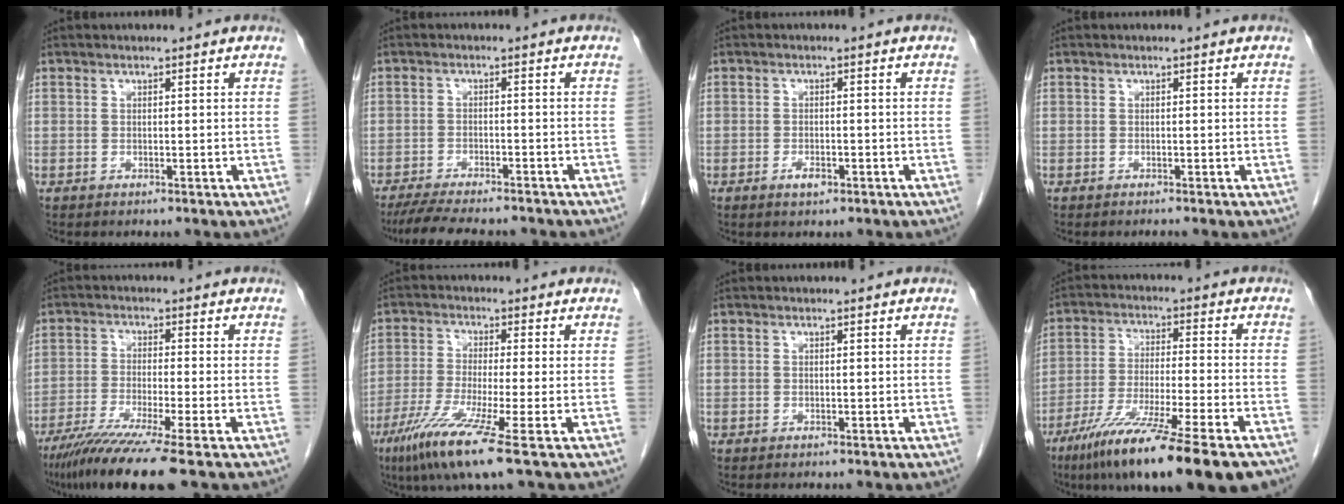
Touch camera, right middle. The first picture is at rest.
{"total": 11.2, "force": [-9.9, 1.9, 4.9], "torque": [-0.079, -0.012, -0.144]}
{"total": 2.0, "force": [-1.1, 0.7, 1.5], "torque": [-0.029, -0.001, -0.015]}
{"total": 0.0}
{"total": 10.4, "force": [-7.5, -1.4, 7.1], "torque": [-0.120, -0.037, -0.123]}
{"total": 10.2, "force": [-5.5, -0.8, 8.5], "torque": [-0.171, -0.038, -0.102]}
{"total": 0.0}
{"total": 18.4, "force": [-12.7, 0.5, 13.4], "torque": [-0.204, -0.053, -0.212]}